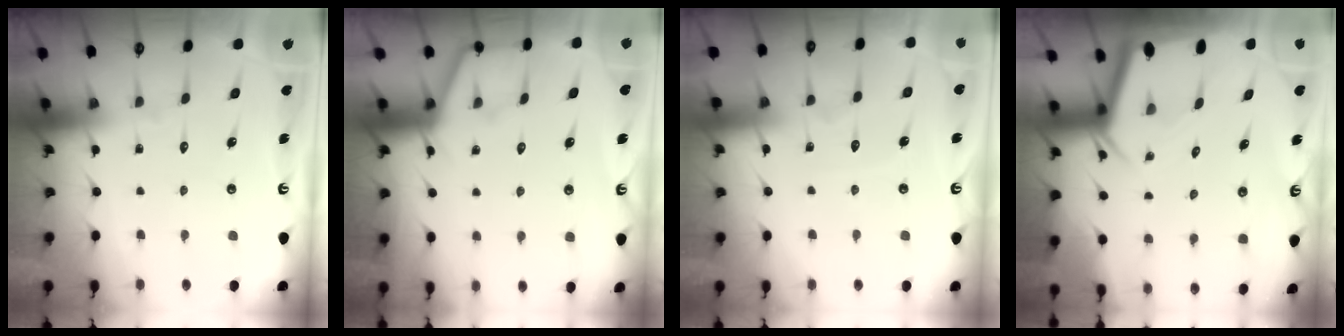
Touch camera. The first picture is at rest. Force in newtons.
{"total": 4.9, "press": 4.8, "slide": 0.5}
{"total": 3.0, "press": 3.0, "slide": 0.3}
{"total": 3.3, "press": 3.3, "slide": 0.3}